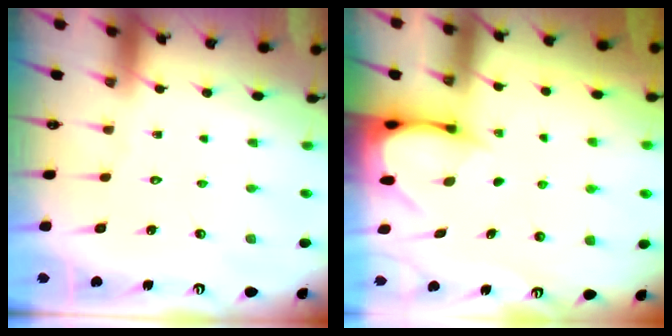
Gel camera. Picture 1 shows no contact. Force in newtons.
{"total": 3.5, "press": 3.5, "slide": 0.3}